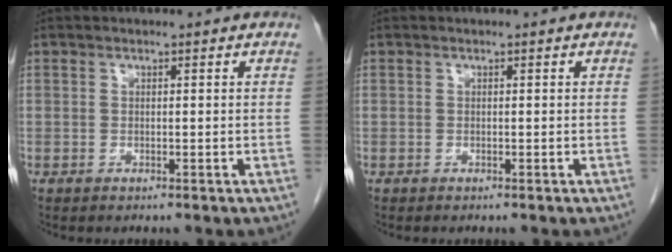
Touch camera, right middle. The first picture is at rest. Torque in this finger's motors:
{"motor_torque": [-0.50, -0.06, -0.05, 0.00]}